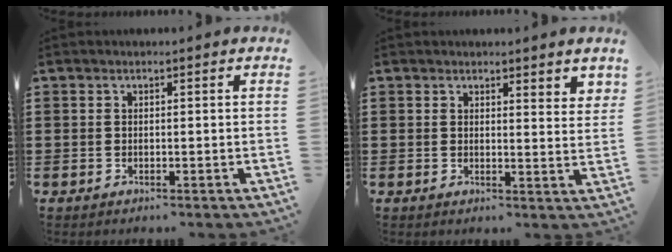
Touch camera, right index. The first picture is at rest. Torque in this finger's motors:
{"motor_torque": [0.01, 0.09, 0.20, 0.01]}